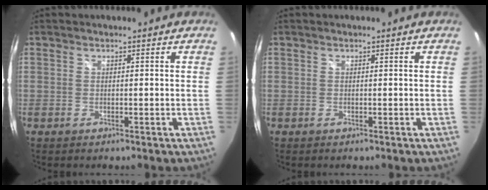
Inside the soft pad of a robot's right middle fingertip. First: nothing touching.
{"total": 0.0}